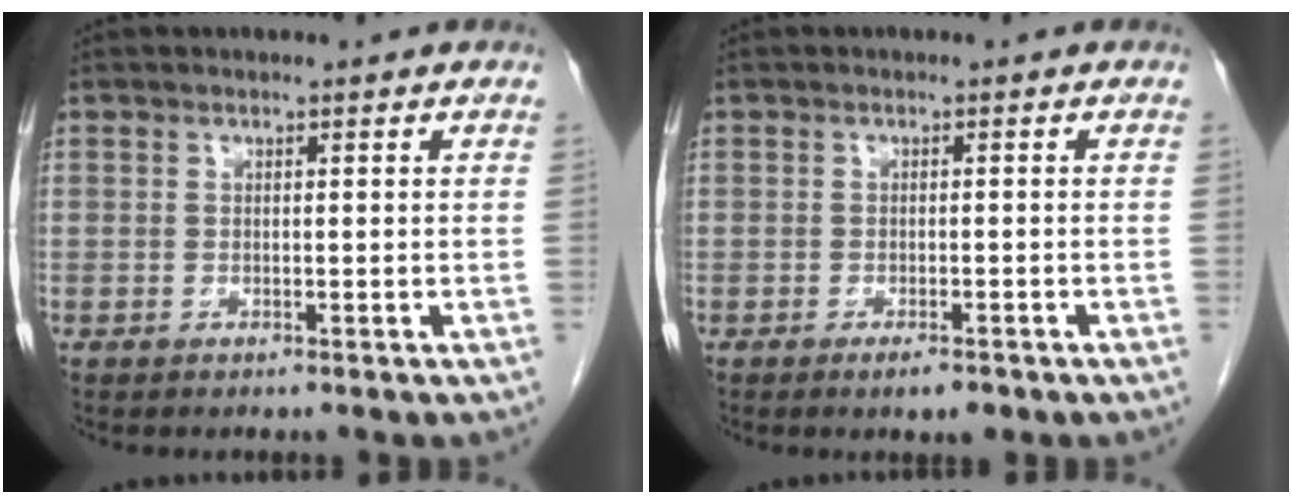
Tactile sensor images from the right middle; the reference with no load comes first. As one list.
[{"total": 2.4, "force": [-1.6, 0.7, 1.7], "torque": [-0.024, -0.001, -0.019]}]